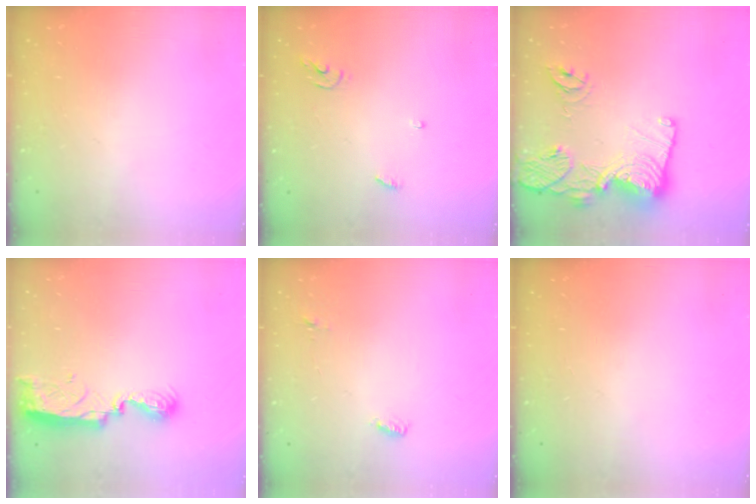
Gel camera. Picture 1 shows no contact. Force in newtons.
{"total": 3.9, "press": 3.9, "slide": 0.4}
{"total": 18.6, "press": 18.6, "slide": 1.6}
{"total": 7.7, "press": 7.6, "slide": 0.6}
{"total": 5.0, "press": 4.1, "slide": 2.8}
{"total": 0.0}